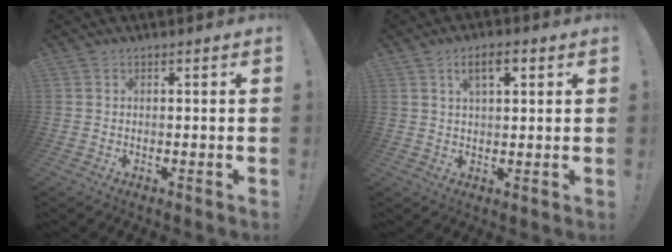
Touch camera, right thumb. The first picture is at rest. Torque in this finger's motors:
{"motor_torque": [0.04, 0.12, 0.65, 0.21, 0.02]}